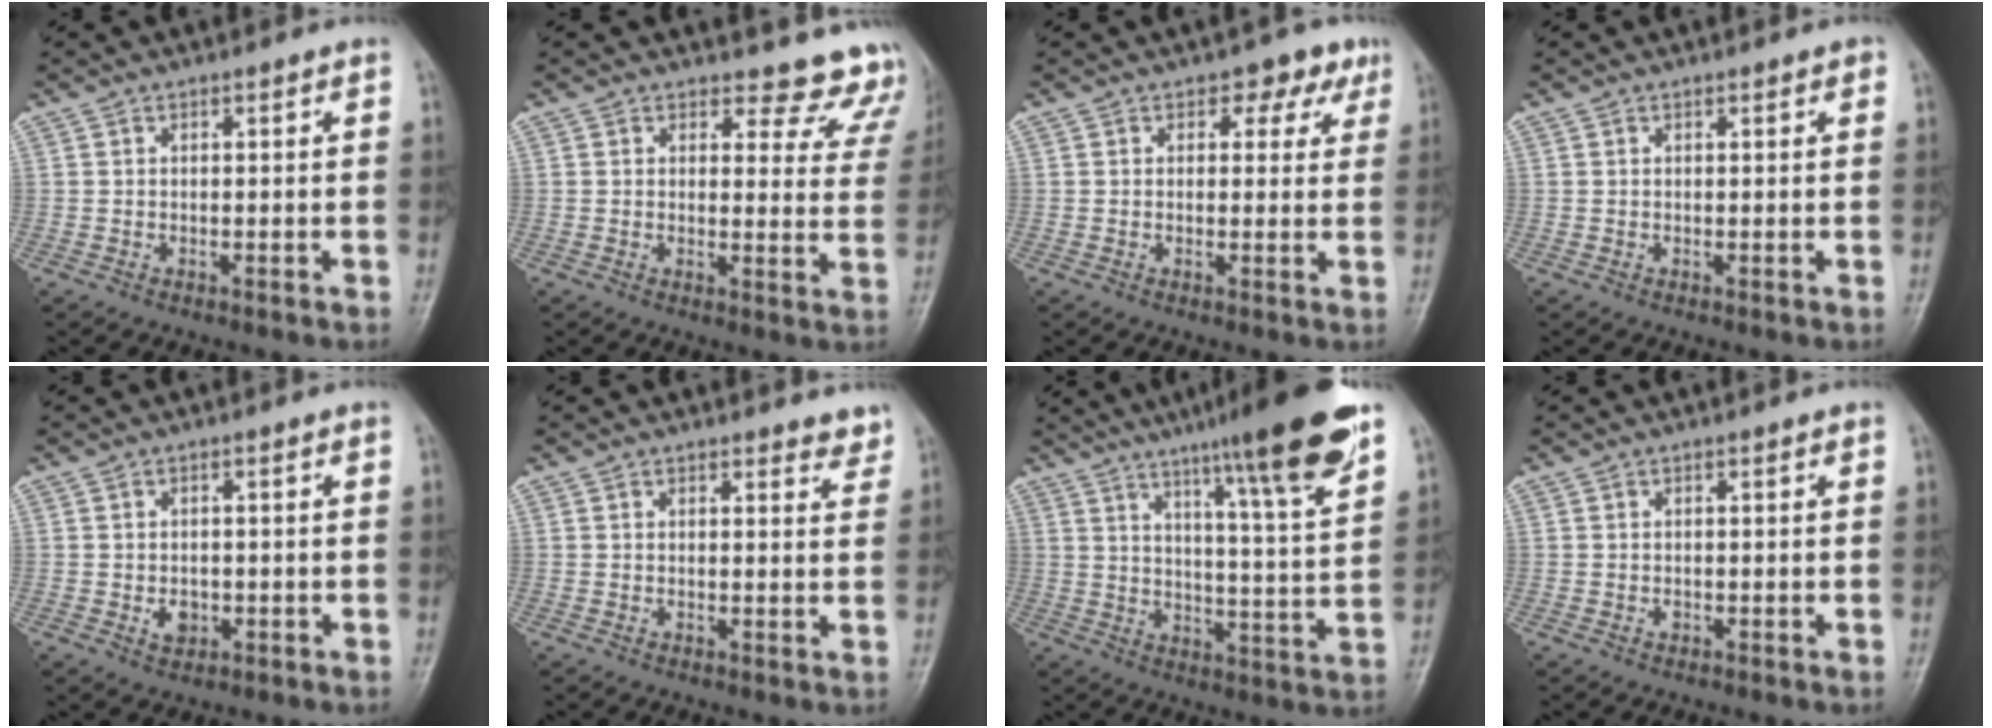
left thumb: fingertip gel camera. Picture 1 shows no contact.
{"total": 11.3, "force": [10.6, 3.7, -0.1], "torque": [0.057, -0.096, 0.087]}
{"total": 4.5, "force": [2.4, 3.0, 2.4], "torque": [0.005, -0.006, 0.023]}
{"total": 1.0, "force": [0.6, 0.3, 0.7], "torque": [-0.009, 0.000, 0.006]}
{"total": 2.6, "force": [-0.5, 2.0, 1.5], "torque": [-0.018, 0.000, -0.002]}
{"total": 3.1, "force": [2.8, 1.0, 0.9], "torque": [0.008, -0.017, 0.024]}
{"total": 17.6, "force": [11.5, 1.2, 13.3], "torque": [-0.182, -0.051, 0.165]}
{"total": 0.5, "force": [0.0, 0.4, 0.4], "torque": [-0.003, 0.000, 0.000]}